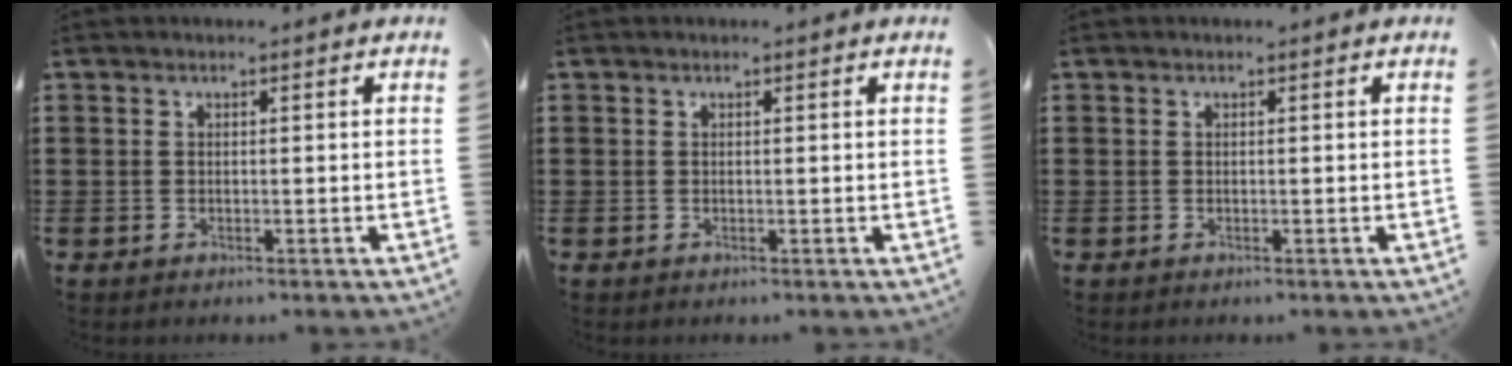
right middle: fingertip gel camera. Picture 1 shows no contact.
{"total": 0.0}
{"total": 0.0}